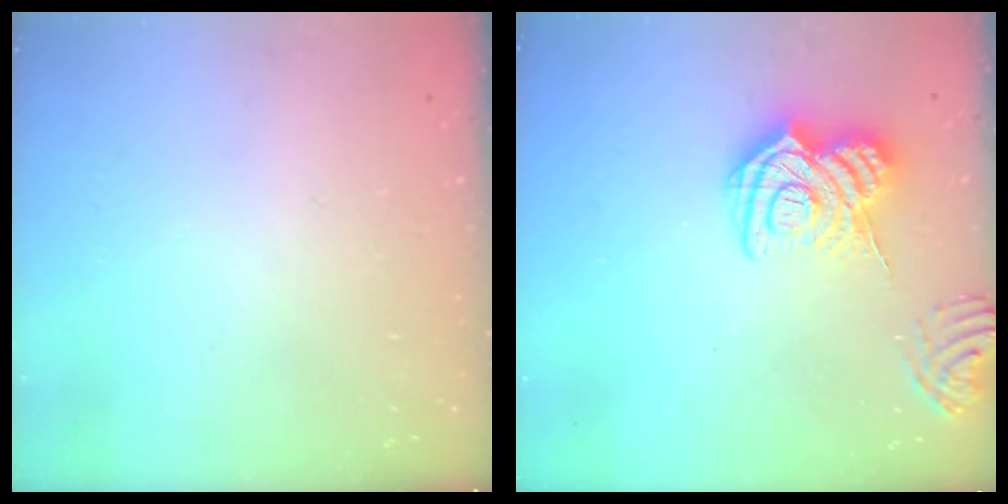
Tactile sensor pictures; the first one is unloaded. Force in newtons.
{"total": 14.7, "press": 14.7, "slide": 1.3}